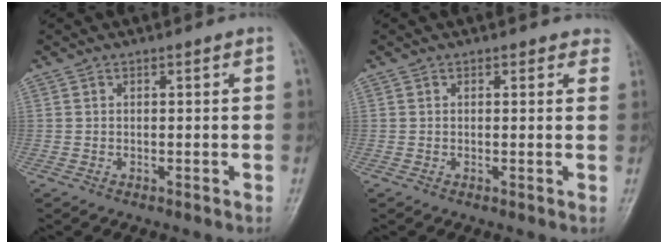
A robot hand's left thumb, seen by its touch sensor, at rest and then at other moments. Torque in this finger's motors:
{"motor_torque": [-0.13, -0.04, -0.16, -0.02, 0.01]}